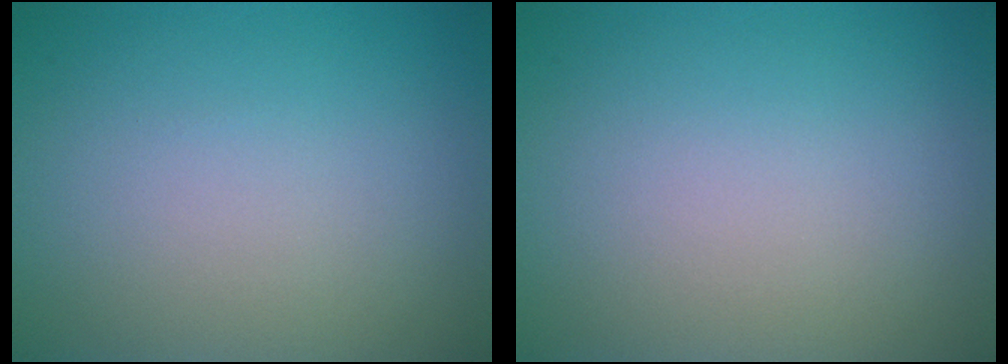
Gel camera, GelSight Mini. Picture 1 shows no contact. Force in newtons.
{"total": 0.0}